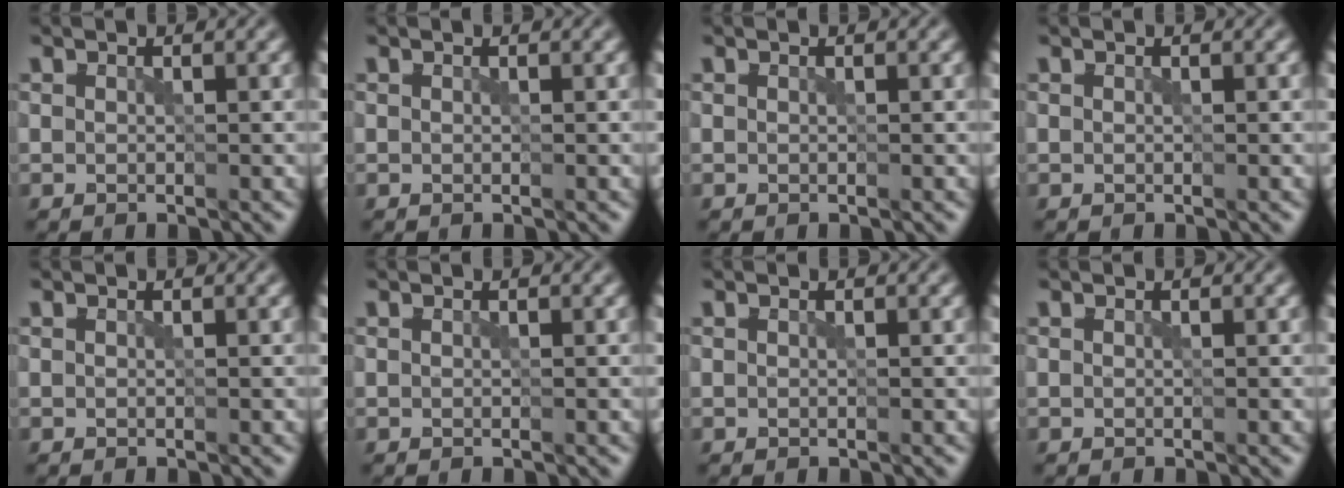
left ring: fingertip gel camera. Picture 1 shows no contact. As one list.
[{"total": 0.0}, {"total": 0.0}, {"total": 0.0}, {"total": 0.0}, {"total": 0.0}, {"total": 0.0}, {"total": 0.0}]